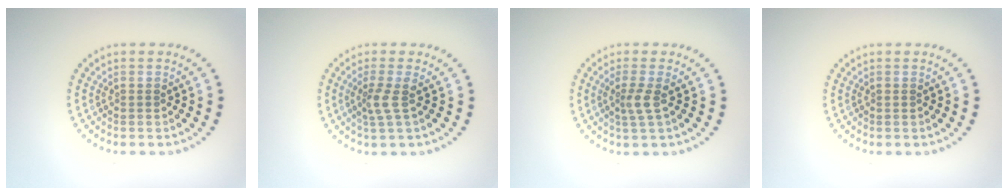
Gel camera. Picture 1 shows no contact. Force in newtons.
{"total": 1.9, "press": 1.4, "slide": 1.4}
{"total": 1.8, "press": 1.4, "slide": 1.2}
{"total": 0.0}